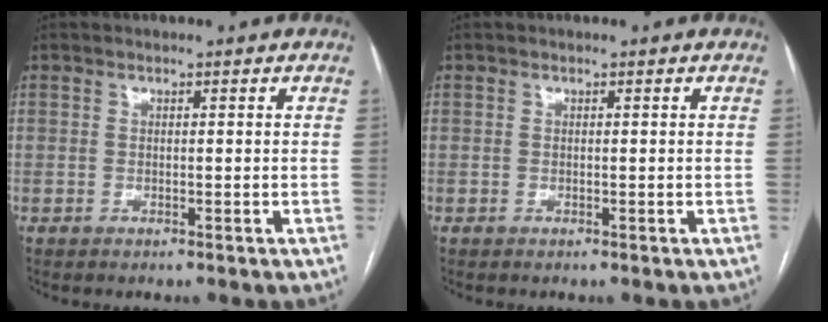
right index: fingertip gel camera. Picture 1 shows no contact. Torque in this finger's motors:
{"motor_torque": [0.00, 0.00, -0.01, 0.00]}